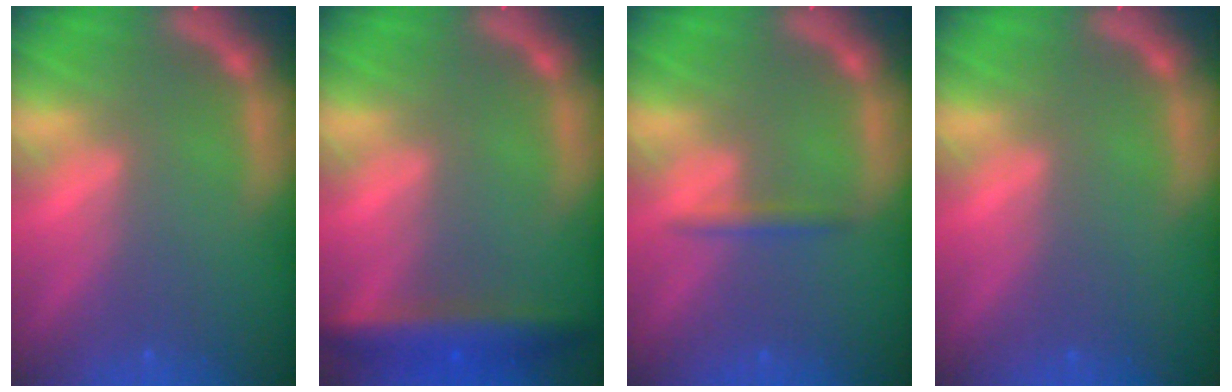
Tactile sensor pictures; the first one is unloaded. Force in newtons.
{"total": 5.0}
{"total": 1.4}
{"total": 0.0}